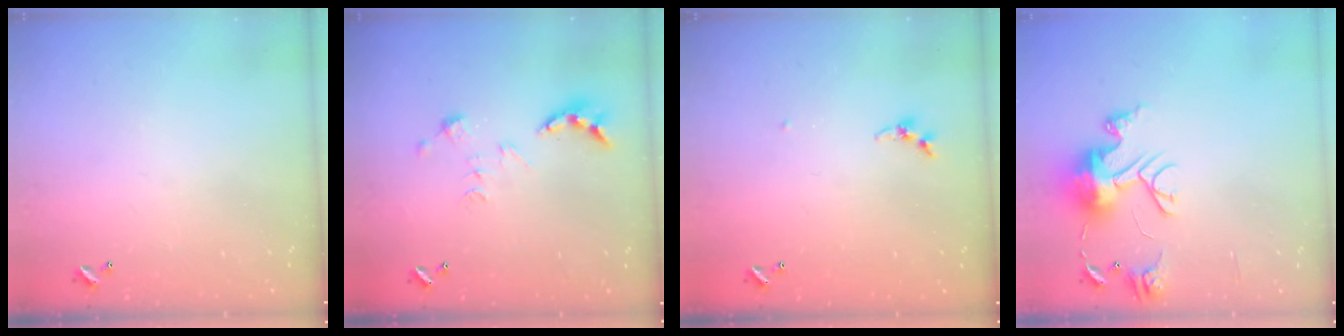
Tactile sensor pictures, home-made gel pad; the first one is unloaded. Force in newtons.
{"total": 3.3, "press": 3.3, "slide": 0.4}
{"total": 3.8, "press": 3.8, "slide": 0.3}
{"total": 12.0, "press": 11.9, "slide": 1.2}